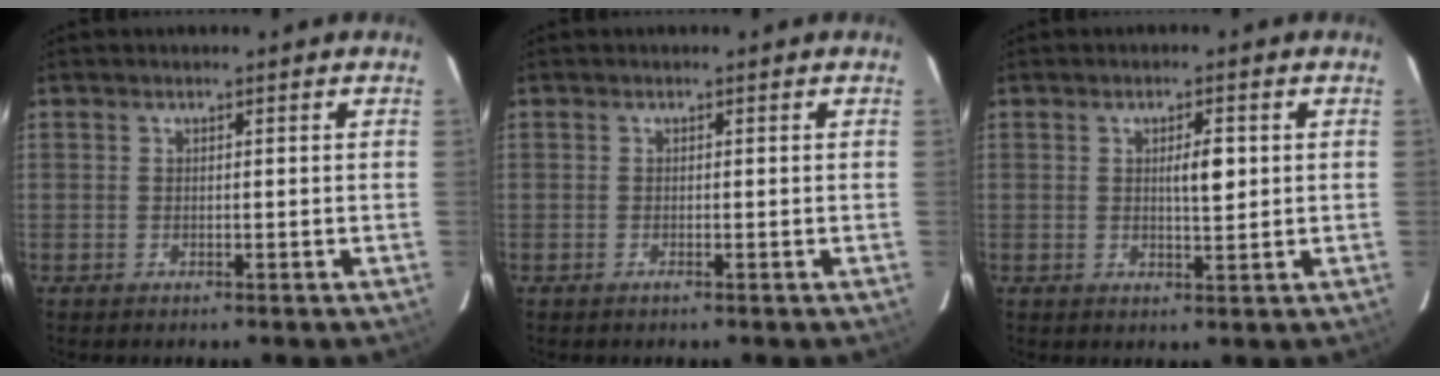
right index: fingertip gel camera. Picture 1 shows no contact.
{"total": 0.5, "force": [-0.3, -0.2, 0.3], "torque": [-0.010, -0.002, -0.006]}
{"total": 3.4, "force": [0.6, 0.8, 3.3], "torque": [-0.051, 0.000, 0.009]}